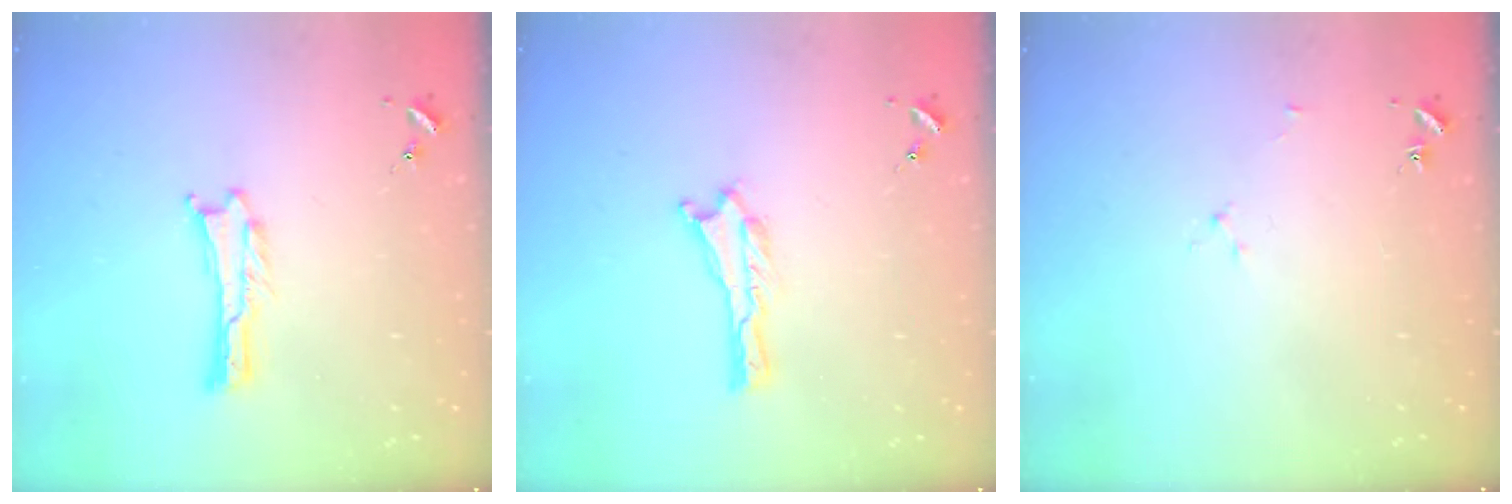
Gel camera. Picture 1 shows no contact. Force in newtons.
{"total": 0.0}
{"total": 1.9, "press": 1.9, "slide": 0.3}